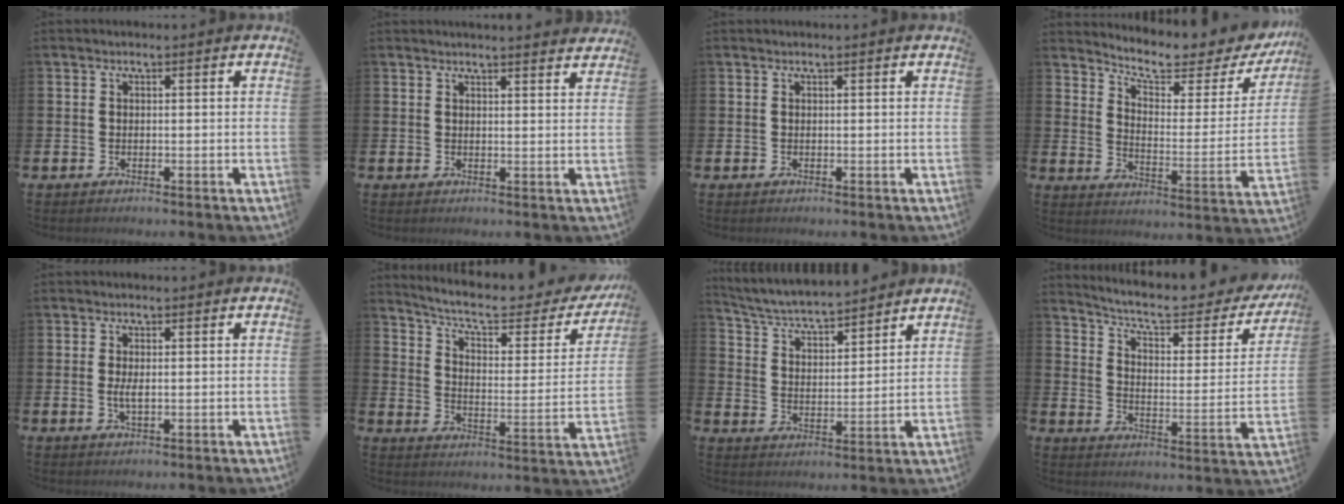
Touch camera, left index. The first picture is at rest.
{"total": 2.4, "force": [2.4, -0.2, -0.2], "torque": [0.008, -0.017, 0.041]}
{"total": 0.0}
{"total": 7.2, "force": [6.6, 1.5, 2.5], "torque": [-0.072, -0.050, 0.108]}
{"total": 2.4, "force": [0.0, 0.8, 2.2], "torque": [-0.034, -0.002, -0.003]}
{"total": 7.9, "force": [6.6, 2.1, 3.8], "torque": [-0.101, -0.039, 0.107]}
{"total": 5.0, "force": [4.8, 0.6, 1.2], "torque": [-0.051, -0.039, 0.081]}
{"total": 7.1, "force": [6.0, 1.9, 3.2], "torque": [-0.088, -0.040, 0.098]}